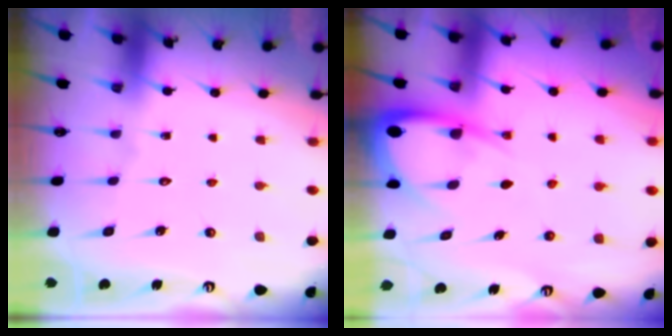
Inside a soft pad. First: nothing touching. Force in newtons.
{"total": 7.6, "press": 7.5, "slide": 0.8}